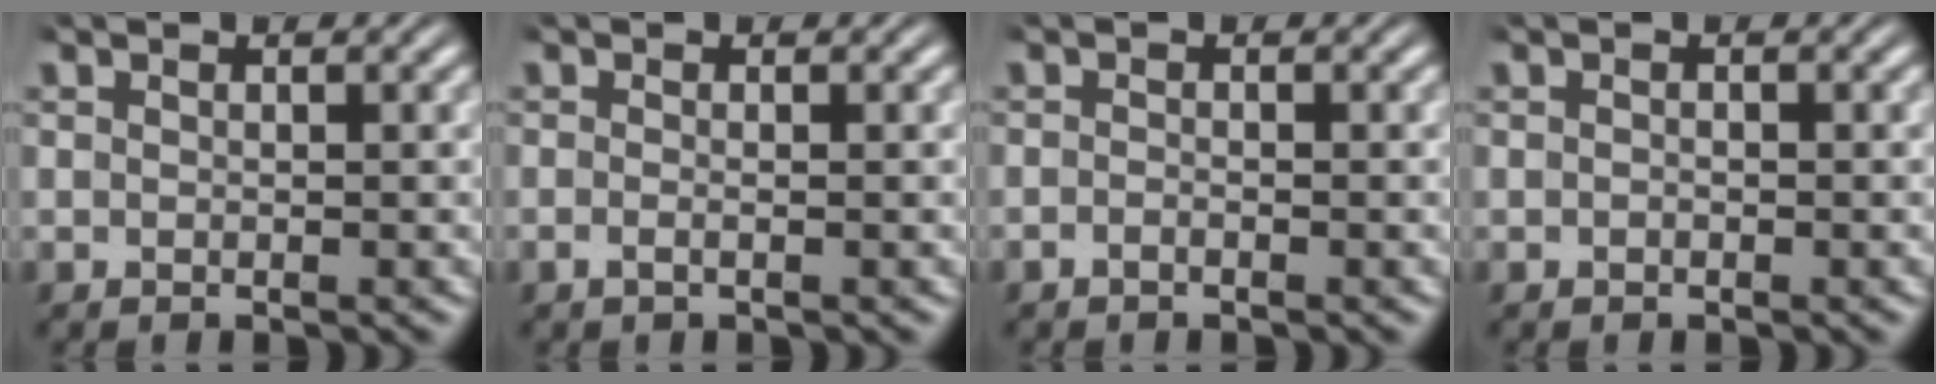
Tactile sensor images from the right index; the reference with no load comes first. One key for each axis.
{"total": 0.9, "fx": -0.7, "fy": 0.1, "fz": 0.6, "tx": -0.020, "ty": -0.008, "tz": -0.011}
{"total": 0.8, "fx": -0.8, "fy": 0.1, "fz": 0.2, "tx": -0.006, "ty": -0.003, "tz": -0.016}
{"total": 0.0}